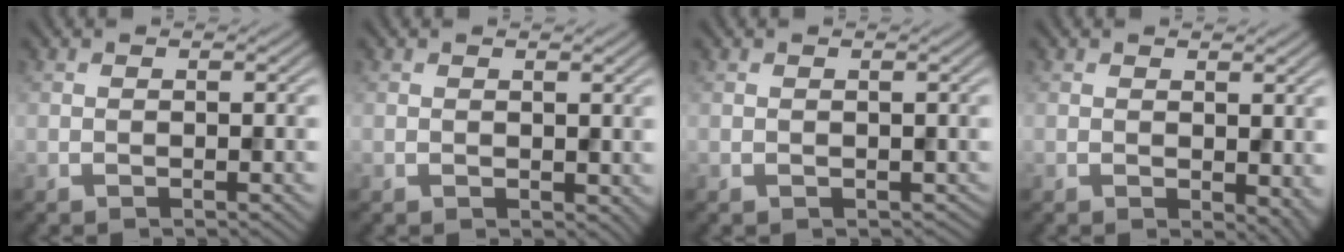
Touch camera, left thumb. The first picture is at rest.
{"total": 1.0, "force": [0.5, 0.7, 0.4], "torque": [-0.007, -0.005, 0.013]}
{"total": 0.8, "force": [0.2, 0.7, 0.1], "torque": [-0.006, -0.004, 0.006]}
{"total": 3.3, "force": [0.1, 2.1, 2.5], "torque": [-0.033, -0.011, 0.005]}